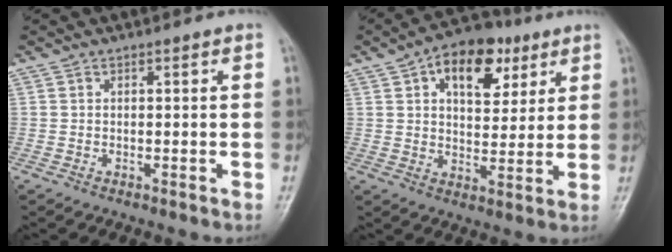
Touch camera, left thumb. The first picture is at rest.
{"total": 13.2, "force": [6.1, 7.8, 8.7], "torque": [-0.091, -0.010, 0.090]}